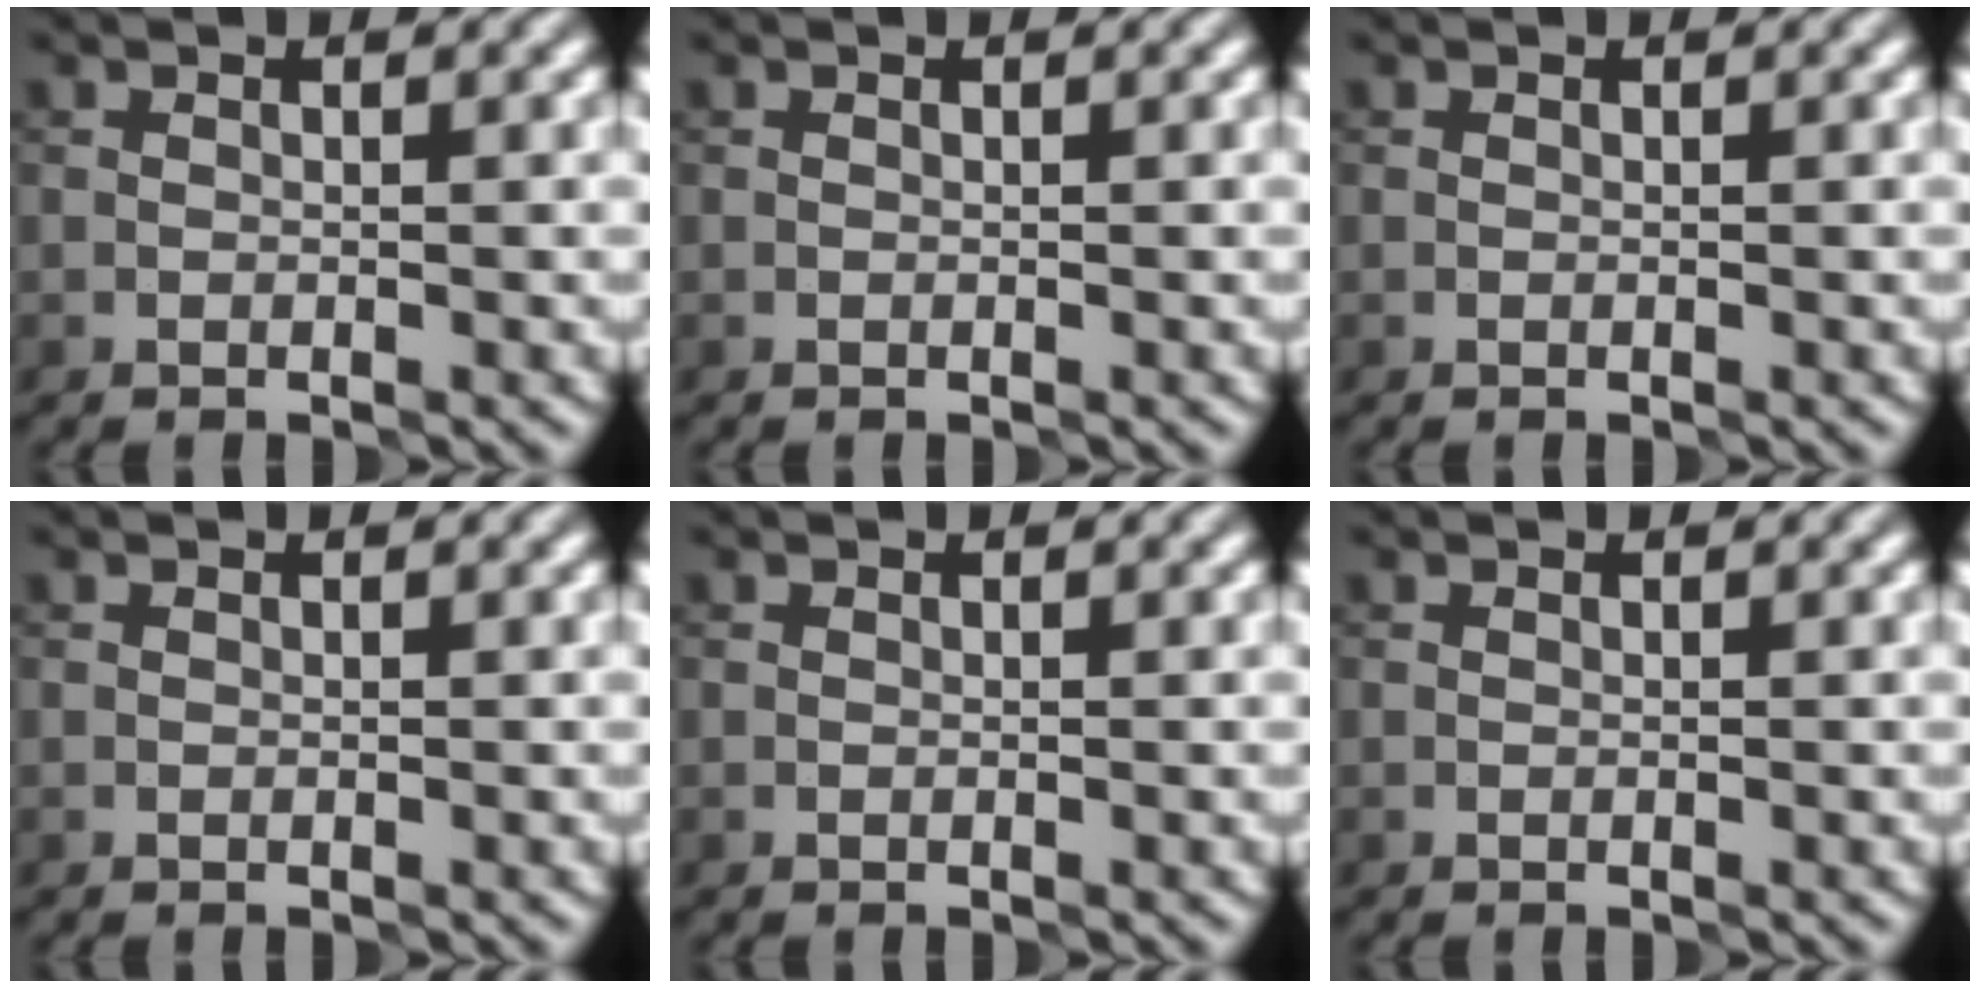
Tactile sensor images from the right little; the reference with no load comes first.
{"total": 0.0}
{"total": 0.0}
{"total": 0.0}
{"total": 0.0}
{"total": 0.0}